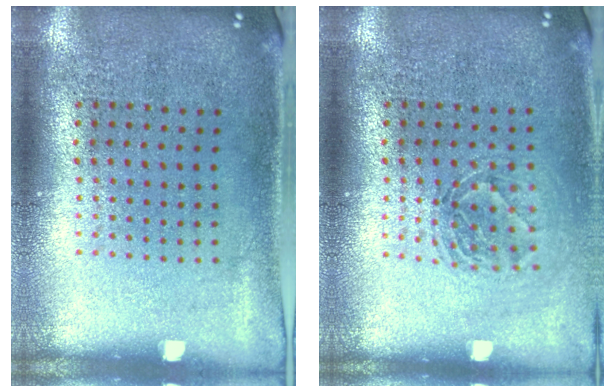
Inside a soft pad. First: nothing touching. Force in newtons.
{"total": 1.3, "press": 1.1, "slide": 0.6}